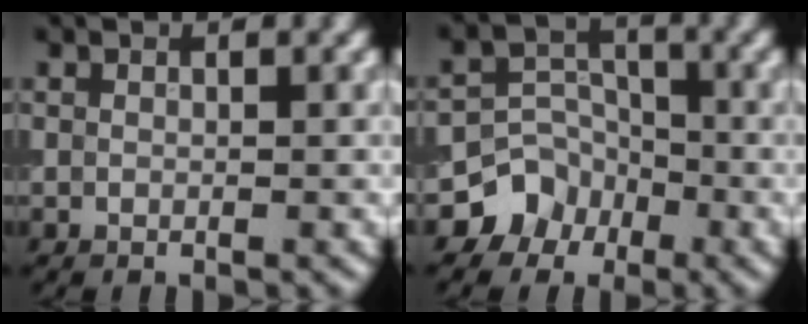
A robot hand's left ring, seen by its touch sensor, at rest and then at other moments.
{"total": 4.9, "force": [-3.1, 3.8, 0.6], "torque": [0.022, 0.012, -0.062]}